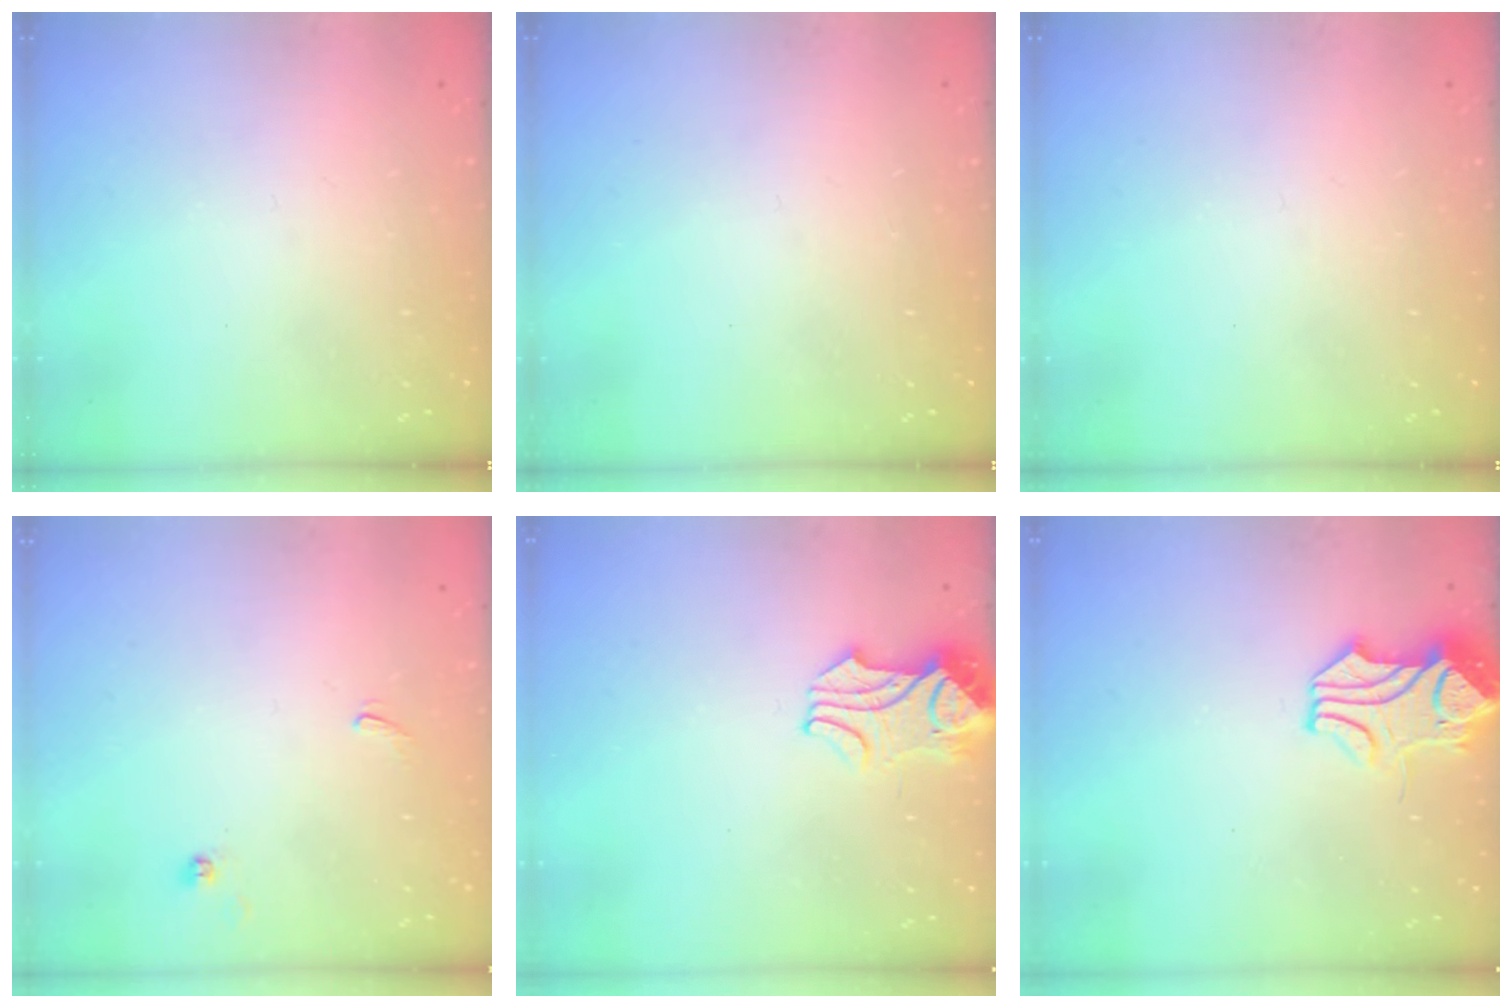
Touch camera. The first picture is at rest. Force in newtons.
{"total": 0.0}
{"total": 0.0}
{"total": 0.5, "press": 0.4, "slide": 0.4}
{"total": 2.3, "press": 2.2, "slide": 0.5}
{"total": 2.1, "press": 2.0, "slide": 0.7}